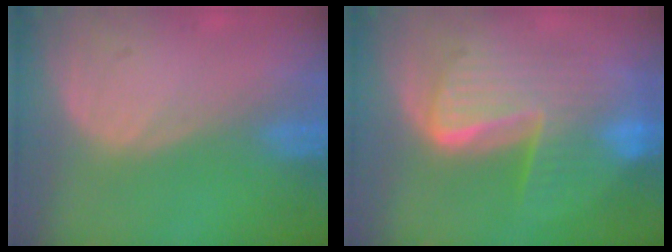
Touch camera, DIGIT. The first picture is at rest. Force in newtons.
{"total": 9.3, "press": 9.2, "slide": 0.7}